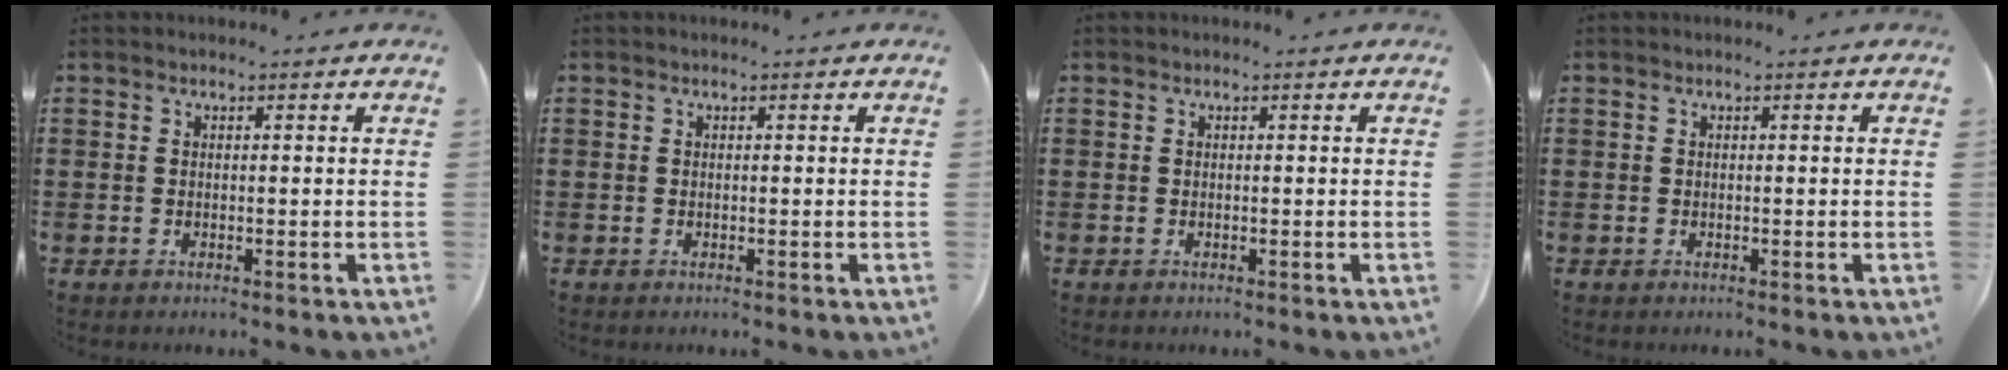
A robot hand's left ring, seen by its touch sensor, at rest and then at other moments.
{"total": 0.0}
{"total": 0.0}
{"total": 0.0}